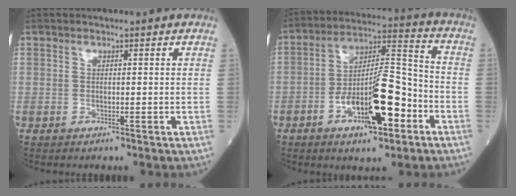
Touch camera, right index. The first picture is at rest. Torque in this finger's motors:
{"motor_torque": [0.50, -0.25, 0.48, 0.21]}